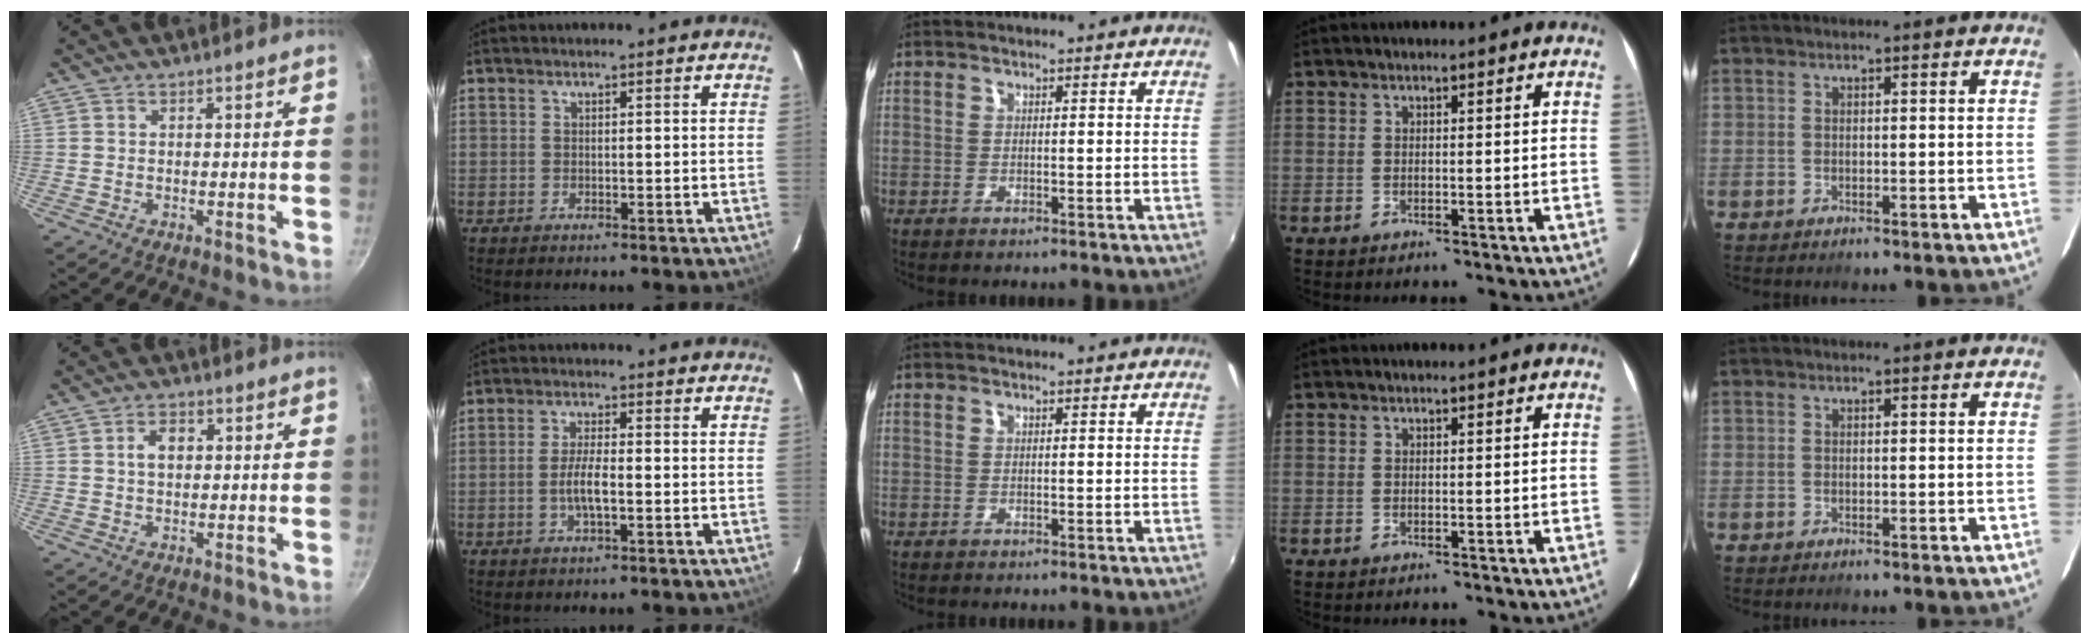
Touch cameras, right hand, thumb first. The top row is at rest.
{"thumb": {"total": 4.1, "force": [0.7, 2.7, 3.0], "torque": [-0.036, 0.009, 0.009]}, "index": {"total": 4.7, "force": [-1.2, 1.0, 4.4], "torque": [-0.088, 0.000, -0.024]}}